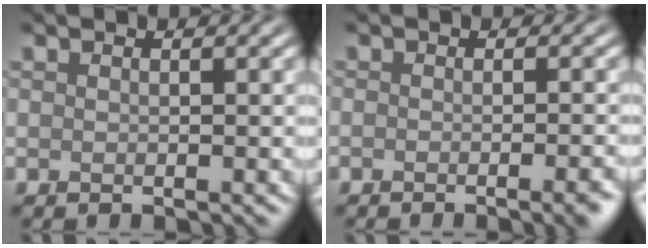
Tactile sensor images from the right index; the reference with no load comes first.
{"total": 2.7, "force": [-1.8, 0.5, 2.0], "torque": [-0.017, 0.000, -0.024]}